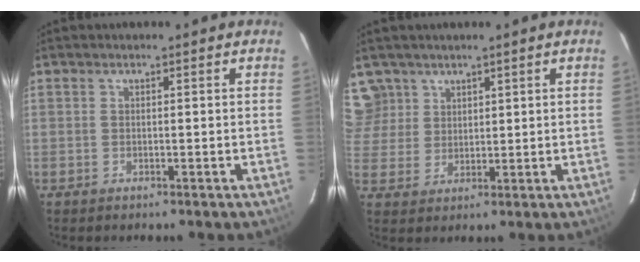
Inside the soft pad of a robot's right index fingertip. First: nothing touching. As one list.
[{"total": 7.5, "force": [5.0, 5.6, 0.8], "torque": [-0.016, 0.026, 0.108]}]